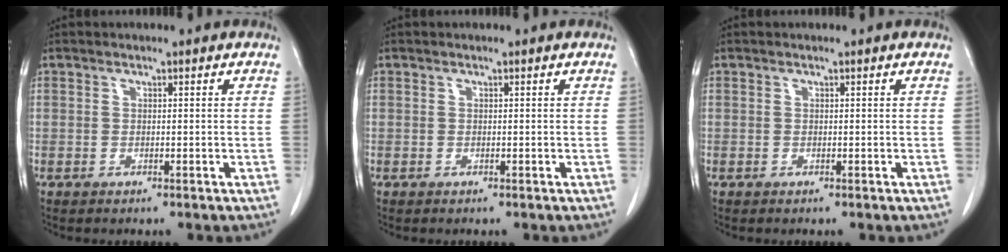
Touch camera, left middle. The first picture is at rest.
{"total": 0.0}
{"total": 0.0}